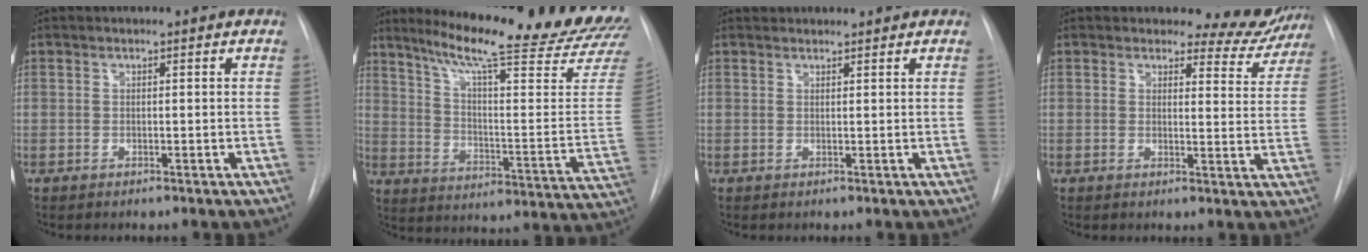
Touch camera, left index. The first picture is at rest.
{"total": 26.5, "force": [23.3, 0.5, 12.4], "torque": [-0.187, -0.105, 0.302]}
{"total": 4.0, "force": [3.9, 0.7, 0.6], "torque": [-0.009, 0.035, 0.051]}
{"total": 6.9, "force": [6.6, 2.2, -0.1], "torque": [0.019, -0.036, 0.062]}